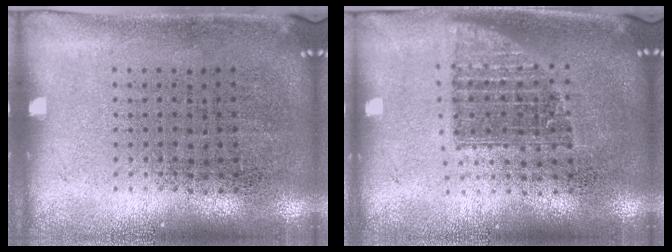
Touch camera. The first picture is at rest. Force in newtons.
{"total": 1.3, "press": 1.1, "slide": 0.7}